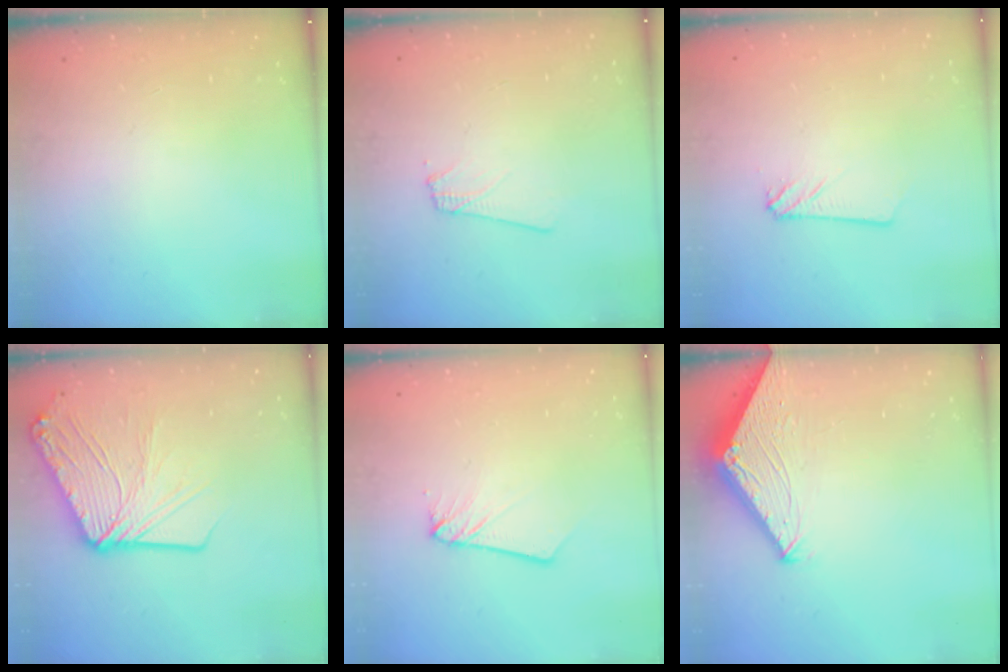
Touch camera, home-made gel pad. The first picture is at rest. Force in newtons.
{"total": 3.2, "press": 3.2, "slide": 0.4}
{"total": 2.7, "press": 2.7, "slide": 0.2}
{"total": 15.6, "press": 15.5, "slide": 2.0}
{"total": 2.6, "press": 2.6, "slide": 0.2}
{"total": 4.1, "press": 4.1, "slide": 0.2}